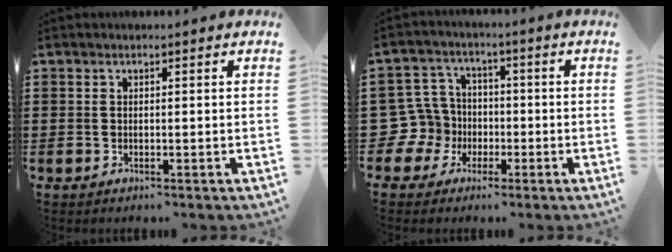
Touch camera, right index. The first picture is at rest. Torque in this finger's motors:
{"motor_torque": [1.09, 1.05, 0.01, -0.05]}